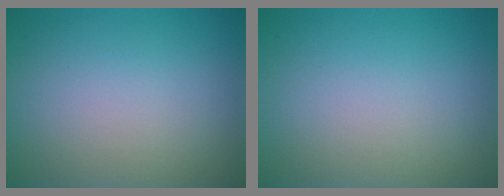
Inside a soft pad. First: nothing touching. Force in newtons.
{"total": 0.0}